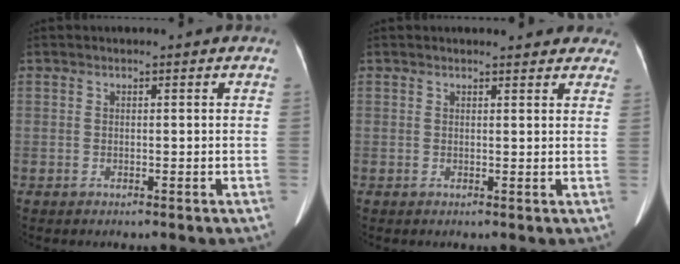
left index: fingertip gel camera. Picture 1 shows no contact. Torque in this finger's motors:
{"motor_torque": [0.51, -1.63, 0.07, -0.01]}